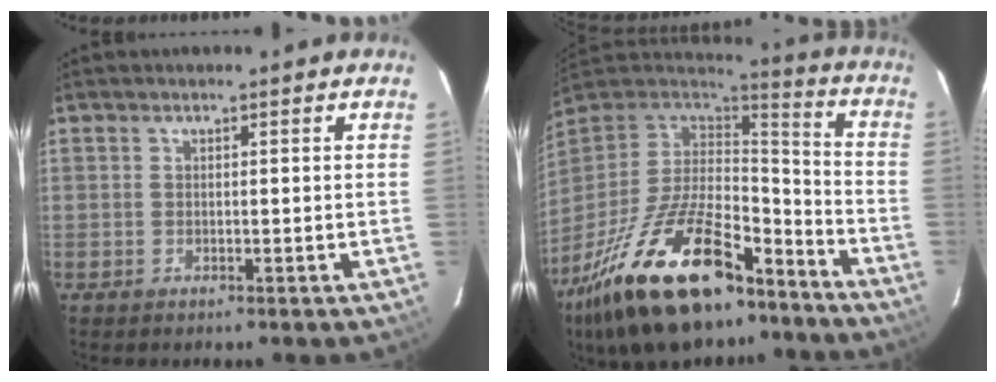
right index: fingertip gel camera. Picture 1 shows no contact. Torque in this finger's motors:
{"motor_torque": [1.67, -0.46, 0.96, 0.21]}